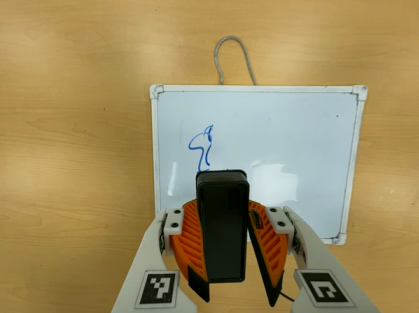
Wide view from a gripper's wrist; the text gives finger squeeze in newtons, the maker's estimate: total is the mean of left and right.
{"total": 10.3, "left": 10.3, "right": 10.3}